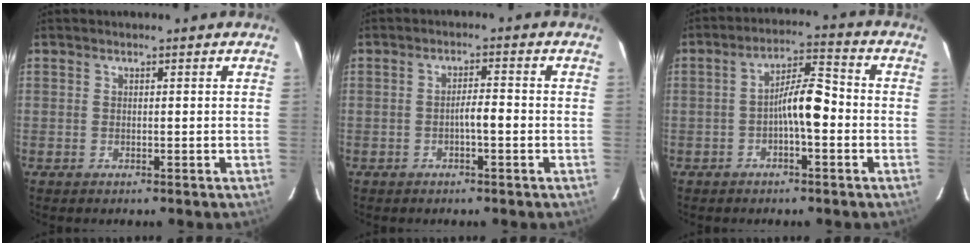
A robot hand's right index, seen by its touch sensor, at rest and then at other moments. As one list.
[{"total": 2.7, "force": [-0.9, 0.3, 2.5], "torque": [-0.038, 0.004, -0.016]}, {"total": 7.0, "force": [-1.5, 1.5, 6.6], "torque": [-0.114, 0.025, -0.027]}]